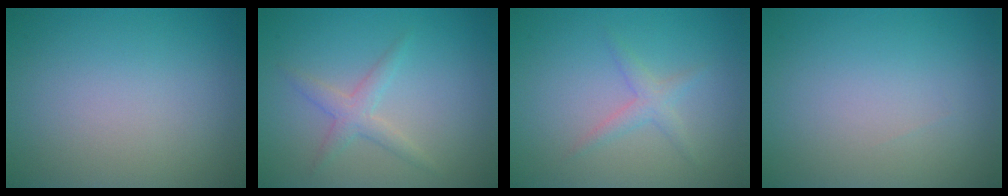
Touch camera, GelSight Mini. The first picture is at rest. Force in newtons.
{"total": 2.1, "press": 2.1, "slide": 0.0}
{"total": 1.6, "press": 1.6, "slide": 0.1}
{"total": 0.0}